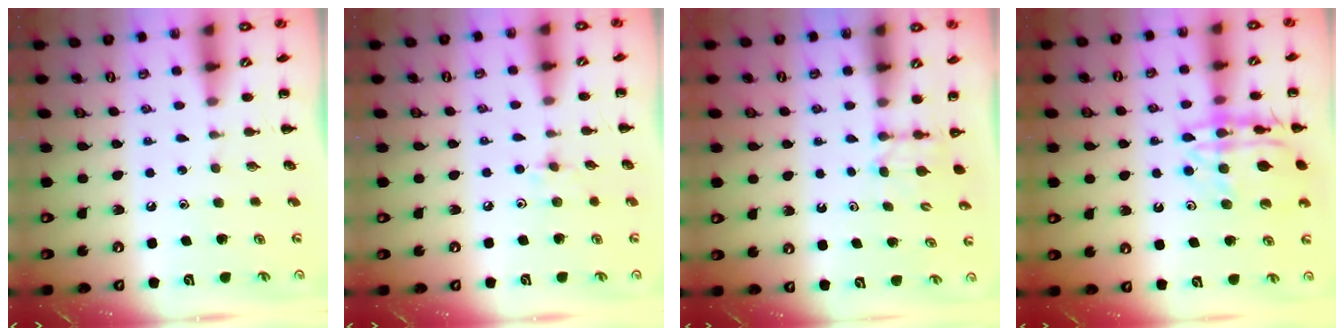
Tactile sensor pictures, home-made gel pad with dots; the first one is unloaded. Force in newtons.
{"total": 4.6, "press": 4.2, "slide": 1.7}
{"total": 2.8, "press": 2.6, "slide": 1.1}
{"total": 16.6, "press": 16.5, "slide": 1.9}